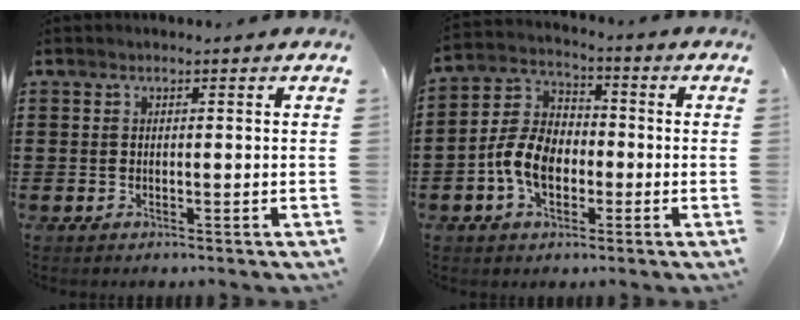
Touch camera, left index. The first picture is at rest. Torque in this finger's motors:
{"motor_torque": [1.15, 0.60, 0.39, 0.12]}